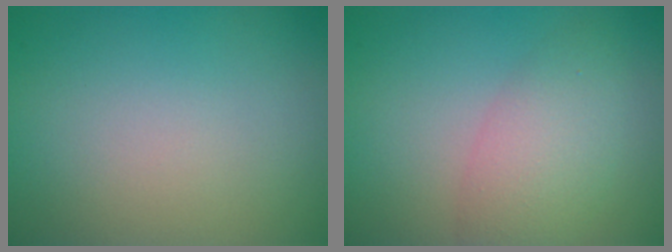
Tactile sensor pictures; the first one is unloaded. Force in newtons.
{"total": 4.2, "press": 4.2, "slide": 0.2}